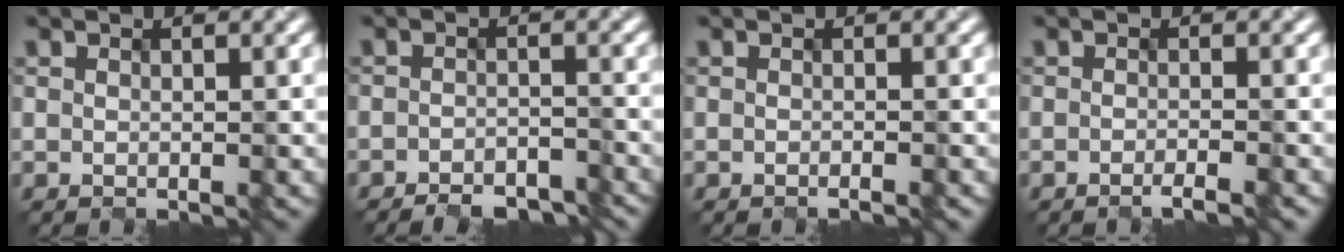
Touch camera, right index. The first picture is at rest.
{"total": 3.0, "force": [-2.8, 0.5, 0.6], "torque": [-0.005, -0.001, -0.043]}
{"total": 0.6, "force": [-0.5, 0.1, 0.3], "torque": [-0.002, 0.002, -0.013]}
{"total": 1.5, "force": [-1.0, 0.3, 1.1], "torque": [-0.008, -0.001, -0.023]}